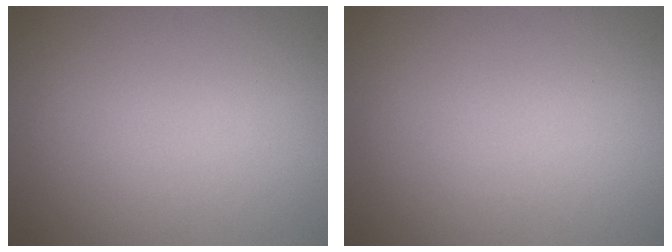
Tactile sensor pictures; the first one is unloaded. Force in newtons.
{"total": 0.0}